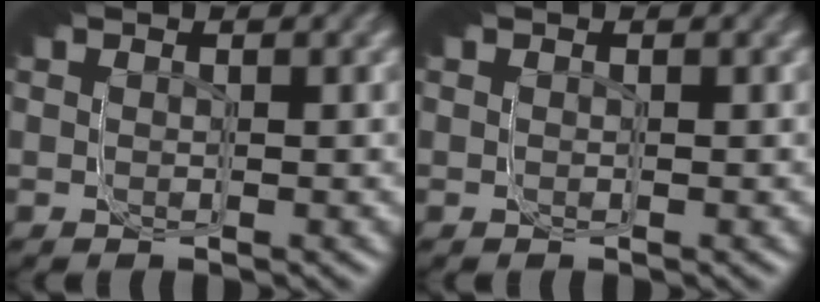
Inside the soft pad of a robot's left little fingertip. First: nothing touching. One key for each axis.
{"total": 0.0}